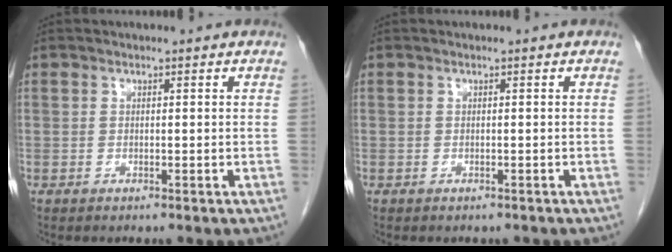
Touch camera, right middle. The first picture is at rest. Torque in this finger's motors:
{"motor_torque": [0.02, -0.01, -0.01, 0.00]}